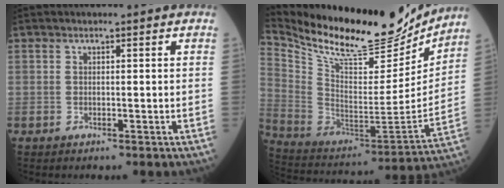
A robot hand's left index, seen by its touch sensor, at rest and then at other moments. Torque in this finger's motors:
{"motor_torque": [0.88, -1.26, 0.15, 0.03]}